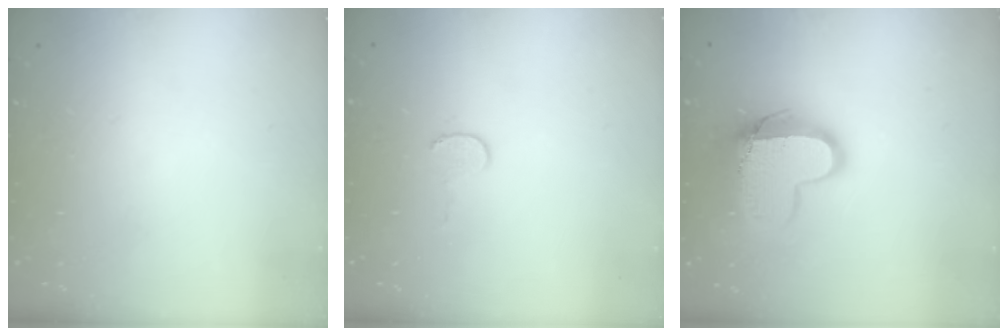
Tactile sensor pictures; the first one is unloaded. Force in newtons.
{"total": 3.9, "press": 3.9, "slide": 0.3}
{"total": 12.7, "press": 12.7, "slide": 0.9}